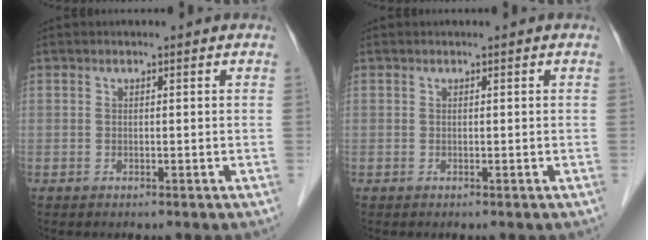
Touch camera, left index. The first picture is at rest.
{"total": 0.0}